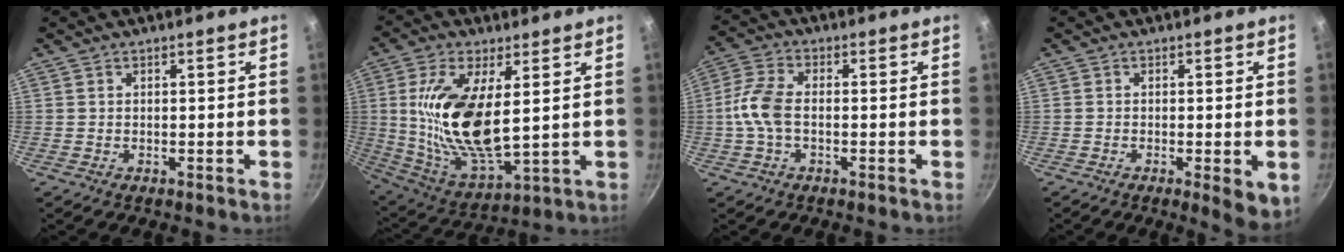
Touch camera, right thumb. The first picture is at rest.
{"total": 18.4, "force": [3.2, 7.9, 16.4], "torque": [-0.319, -0.027, 0.069]}
{"total": 7.2, "force": [-1.0, 4.0, 5.9], "torque": [-0.127, 0.022, -0.031]}
{"total": 5.5, "force": [-1.6, 1.4, 5.1], "torque": [-0.061, -0.006, -0.019]}